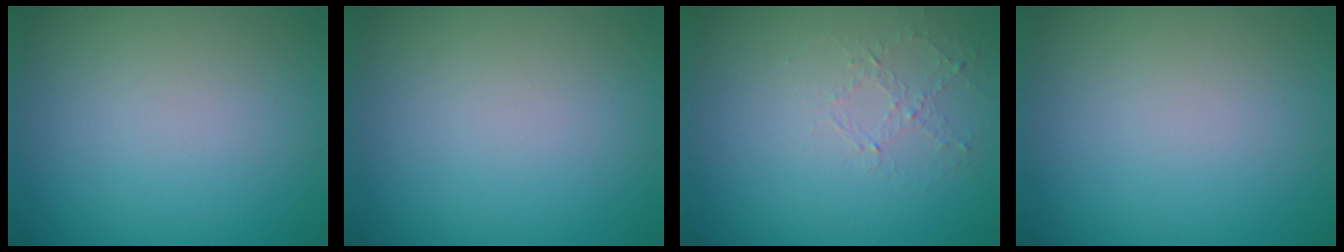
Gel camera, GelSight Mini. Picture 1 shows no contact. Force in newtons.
{"total": 0.0}
{"total": 1.0, "press": 0.4, "slide": 0.9}
{"total": 0.0}